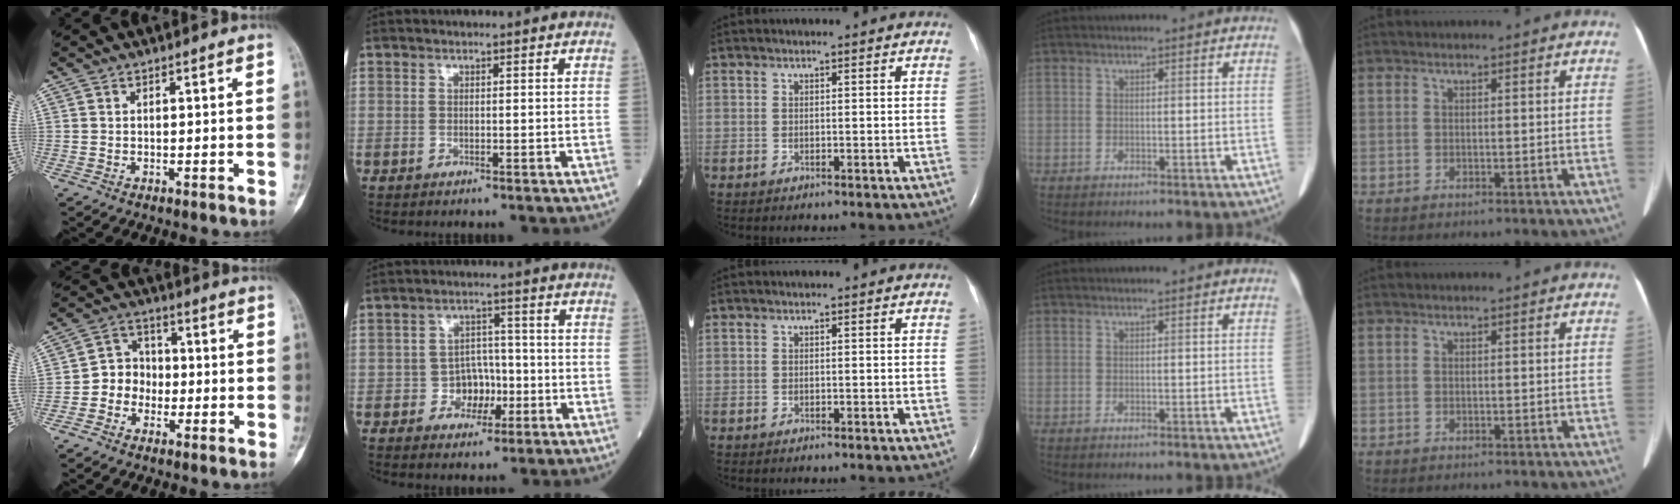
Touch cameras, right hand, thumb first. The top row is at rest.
{"thumb": {"total": 6.4, "force": [-1.8, 5.7, 2.4], "torque": [-0.010, 0.027, -0.046]}, "index": {"total": 5.0, "force": [-1.5, 4.2, 2.4], "torque": [-0.028, 0.016, -0.023]}}